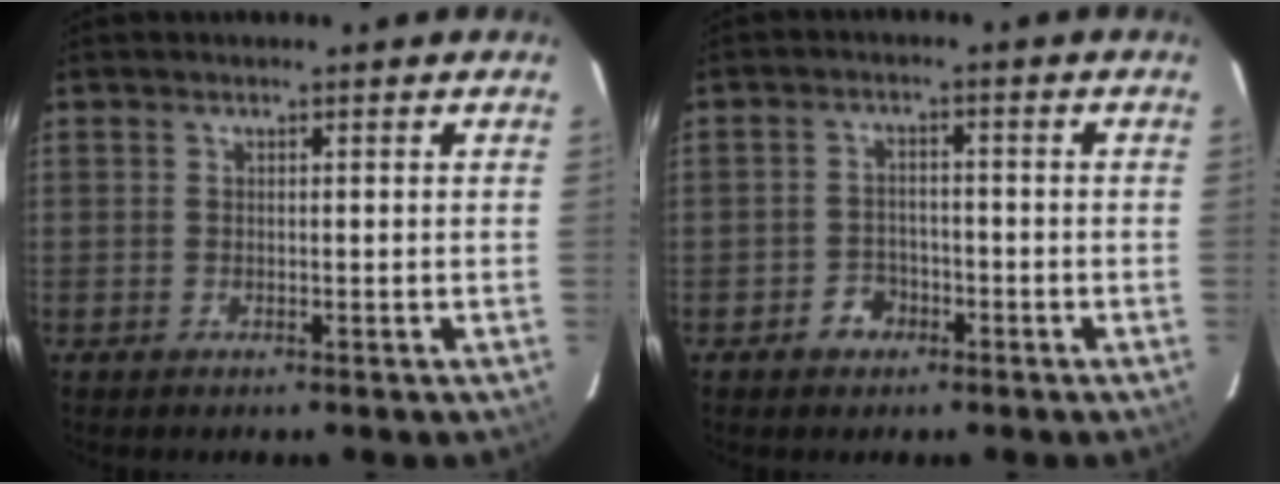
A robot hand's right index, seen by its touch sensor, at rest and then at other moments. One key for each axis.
{"total": 3.9, "fx": -2.3, "fy": 3.0, "fz": 0.9, "tx": -0.024, "ty": 0.011, "tz": -0.033}